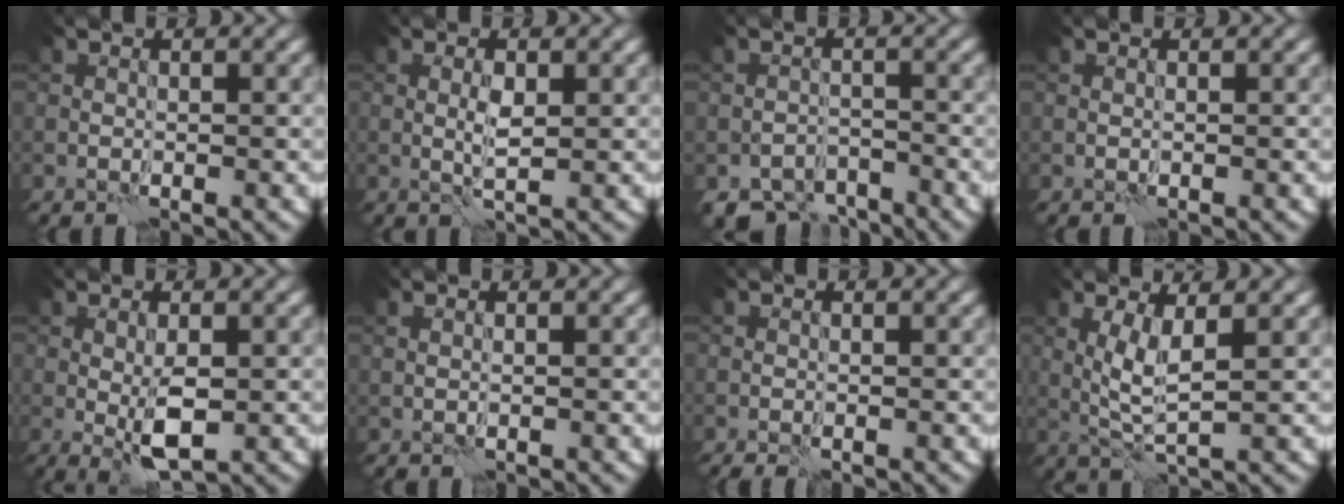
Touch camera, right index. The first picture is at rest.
{"total": 1.8, "force": [0.2, 0.4, 1.7], "torque": [-0.036, 0.002, 0.004]}
{"total": 4.6, "force": [-4.0, 1.9, 1.2], "torque": [-0.008, -0.008, -0.070]}
{"total": 0.0}
{"total": 3.3, "force": [-0.3, 1.1, 3.1], "torque": [-0.060, -0.005, -0.003]}
{"total": 0.0}
{"total": 0.9, "force": [-0.5, 0.1, 0.7], "torque": [-0.011, -0.003, -0.008]}
{"total": 3.1, "force": [0.4, 0.5, 3.1], "torque": [-0.064, -0.006, 0.013]}